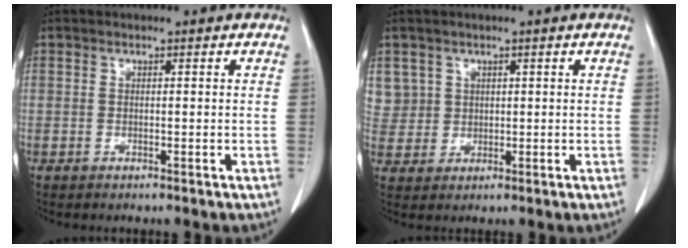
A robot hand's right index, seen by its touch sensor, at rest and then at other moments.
{"total": 4.9, "force": [2.1, 4.4, -0.1], "torque": [0.014, 0.007, 0.045]}